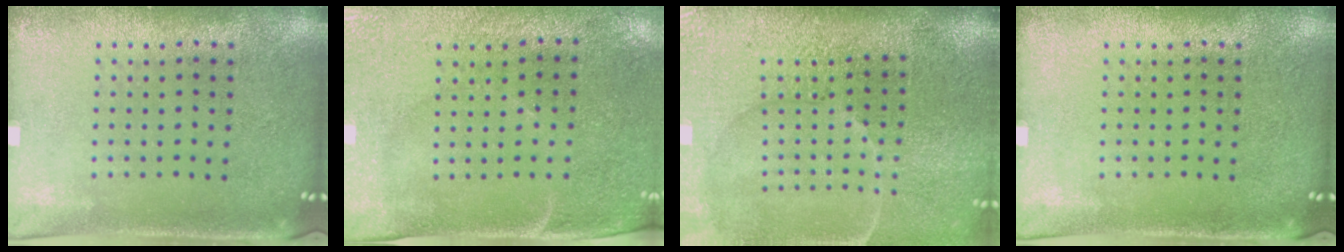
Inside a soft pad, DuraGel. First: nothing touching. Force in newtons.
{"total": 2.9, "press": 2.5, "slide": 1.6}
{"total": 4.5, "press": 3.8, "slide": 2.5}
{"total": 0.0}